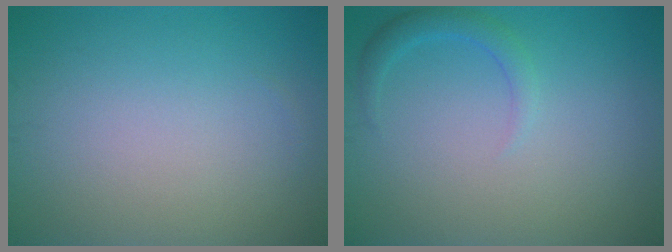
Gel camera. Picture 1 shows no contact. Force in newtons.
{"total": 1.6, "press": 1.6, "slide": 0.1}